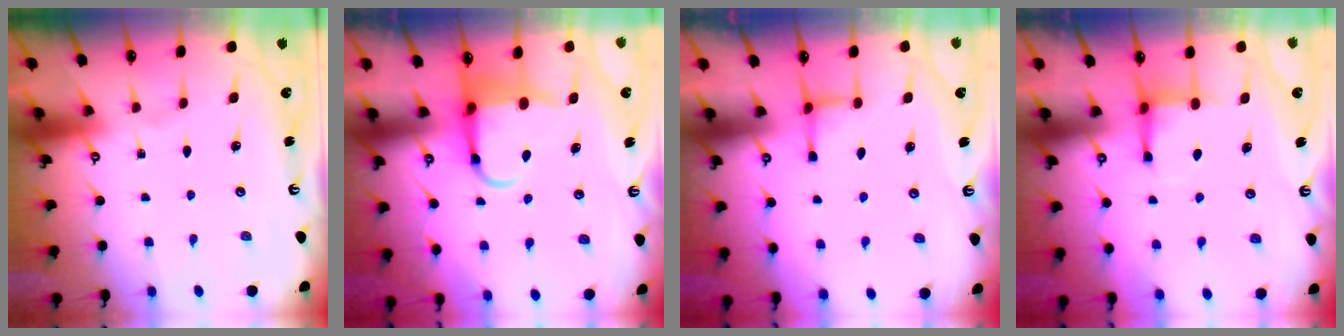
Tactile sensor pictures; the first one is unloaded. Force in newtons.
{"total": 5.9, "press": 5.8, "slide": 1.0}
{"total": 1.8, "press": 1.8, "slide": 0.4}
{"total": 3.8, "press": 3.7, "slide": 0.5}